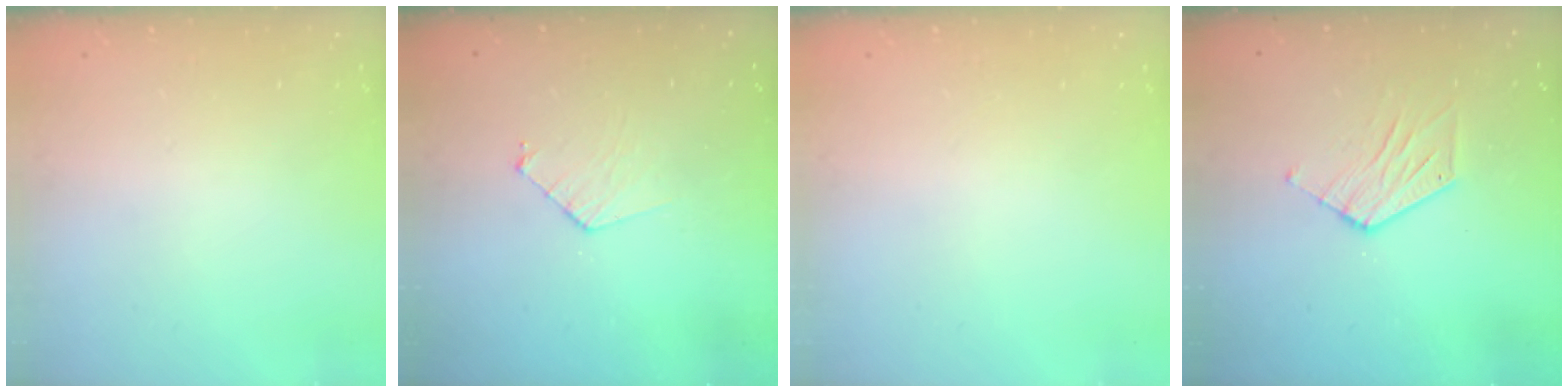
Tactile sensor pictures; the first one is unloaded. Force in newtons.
{"total": 6.9, "press": 6.9, "slide": 0.6}
{"total": 0.0}
{"total": 6.4, "press": 6.4, "slide": 0.4}